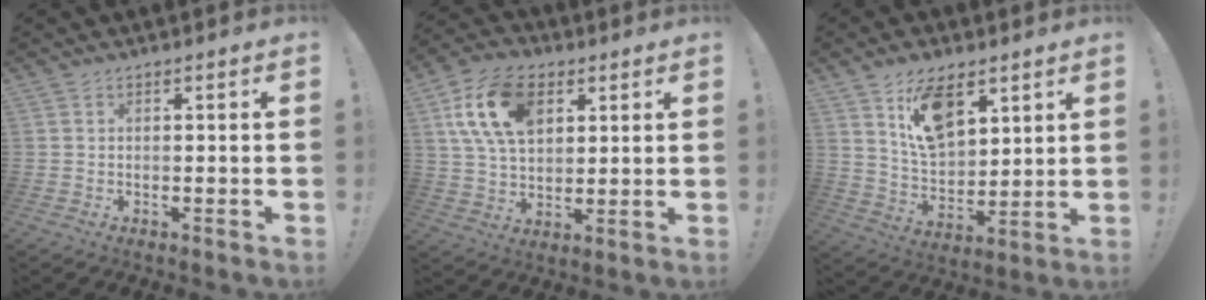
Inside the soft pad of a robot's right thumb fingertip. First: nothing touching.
{"total": 17.4, "force": [7.0, 10.9, 11.6], "torque": [-0.209, -0.010, 0.131]}
{"total": 12.7, "force": [7.7, 7.1, 7.0], "torque": [-0.120, -0.033, 0.148]}